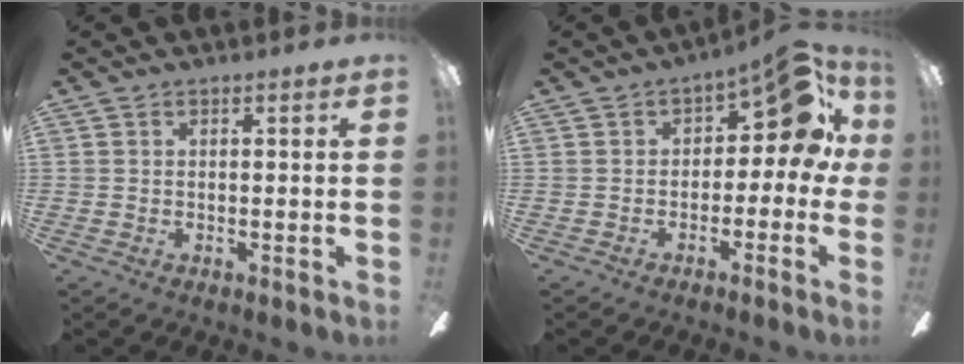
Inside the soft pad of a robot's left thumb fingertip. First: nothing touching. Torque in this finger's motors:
{"motor_torque": [-0.03, 0.20, -0.15, 0.26, 0.03]}